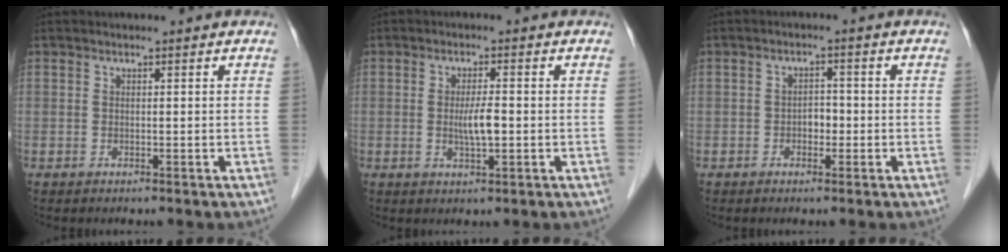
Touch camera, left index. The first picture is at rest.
{"total": 3.6, "force": [-0.6, 0.6, 3.5], "torque": [-0.072, -0.007, -0.008]}
{"total": 2.3, "force": [-0.9, 1.4, 1.5], "torque": [-0.020, 0.004, -0.015]}